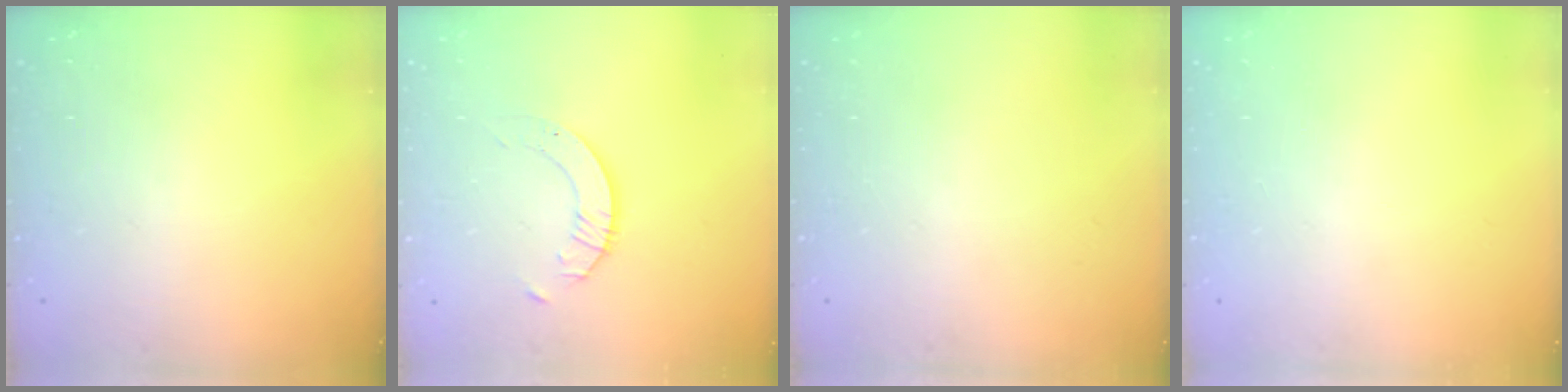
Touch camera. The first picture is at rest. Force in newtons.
{"total": 2.1, "press": 2.1, "slide": 0.2}
{"total": 0.0}
{"total": 0.0}